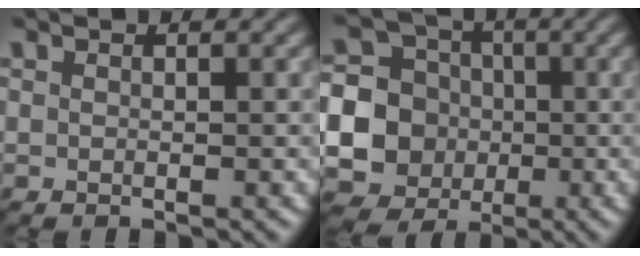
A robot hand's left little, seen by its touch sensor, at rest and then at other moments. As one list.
[{"total": 18.2, "force": [-2.5, 17.6, 4.0], "torque": [-0.128, -0.012, -0.078]}]